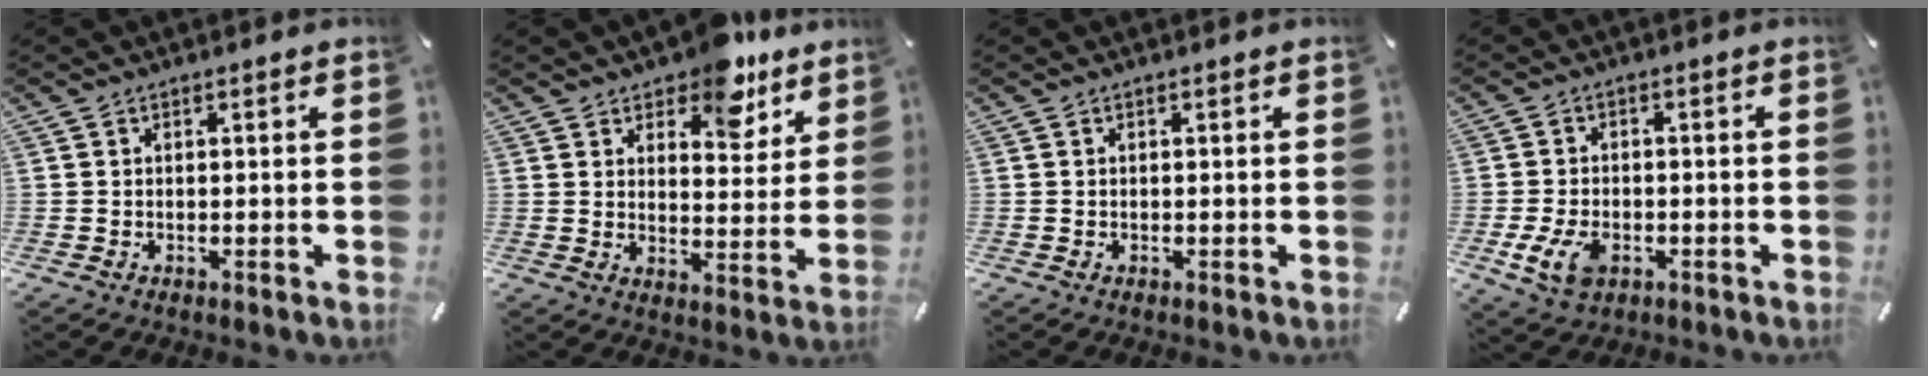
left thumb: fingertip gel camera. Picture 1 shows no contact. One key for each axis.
{"total": 10.3, "fx": 8.3, "fy": 4.9, "fz": 3.5, "tx": -0.040, "ty": -0.061, "tz": 0.146}
{"total": 0.0}
{"total": 7.3, "fx": -2.6, "fy": 5.0, "fz": 4.6, "tx": -0.104, "ty": 0.000, "tz": -0.050}